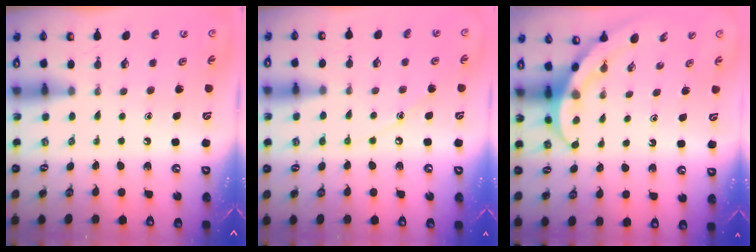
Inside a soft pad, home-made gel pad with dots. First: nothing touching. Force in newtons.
{"total": 6.7, "press": 6.7, "slide": 0.5}
{"total": 4.0, "press": 4.0, "slide": 0.4}